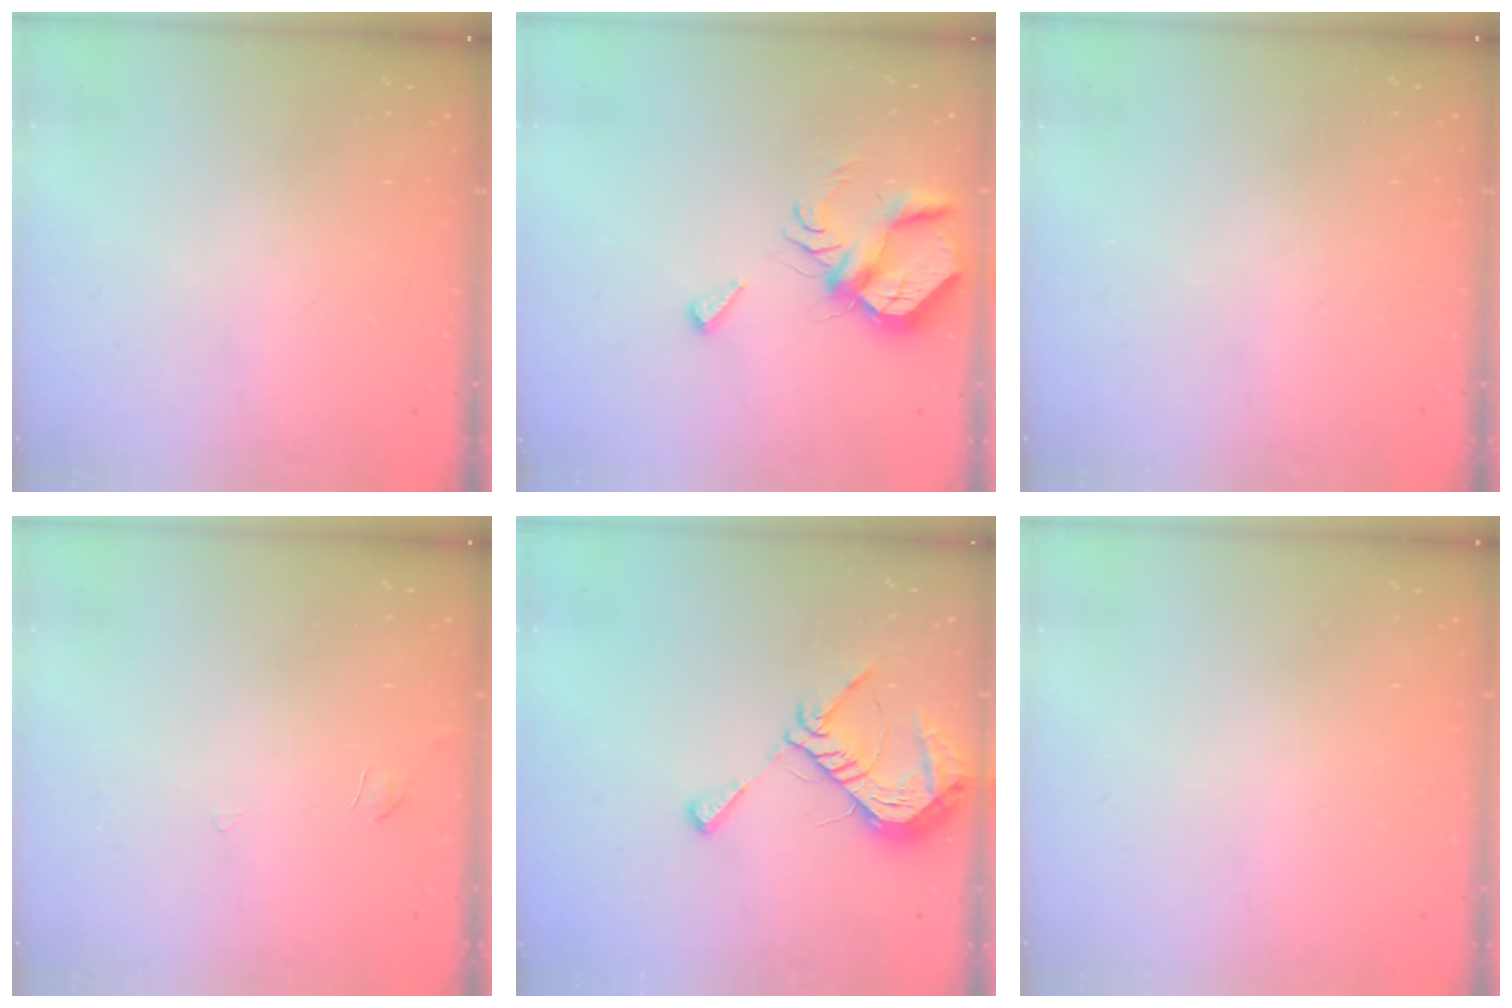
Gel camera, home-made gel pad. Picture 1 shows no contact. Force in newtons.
{"total": 7.1, "press": 7.1, "slide": 0.8}
{"total": 0.0}
{"total": 3.9, "press": 3.9, "slide": 0.4}
{"total": 9.4, "press": 9.4, "slide": 0.3}
{"total": 2.0, "press": 2.0, "slide": 0.1}